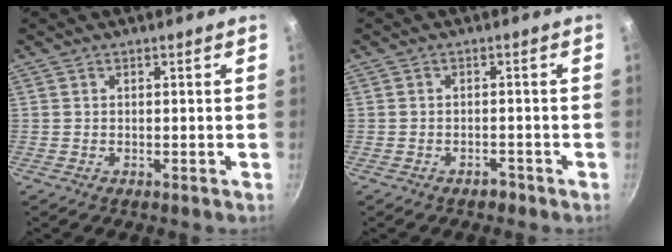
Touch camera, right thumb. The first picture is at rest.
{"total": 1.6, "force": [-1.3, 0.8, 0.5], "torque": [0.003, 0.018, -0.012]}